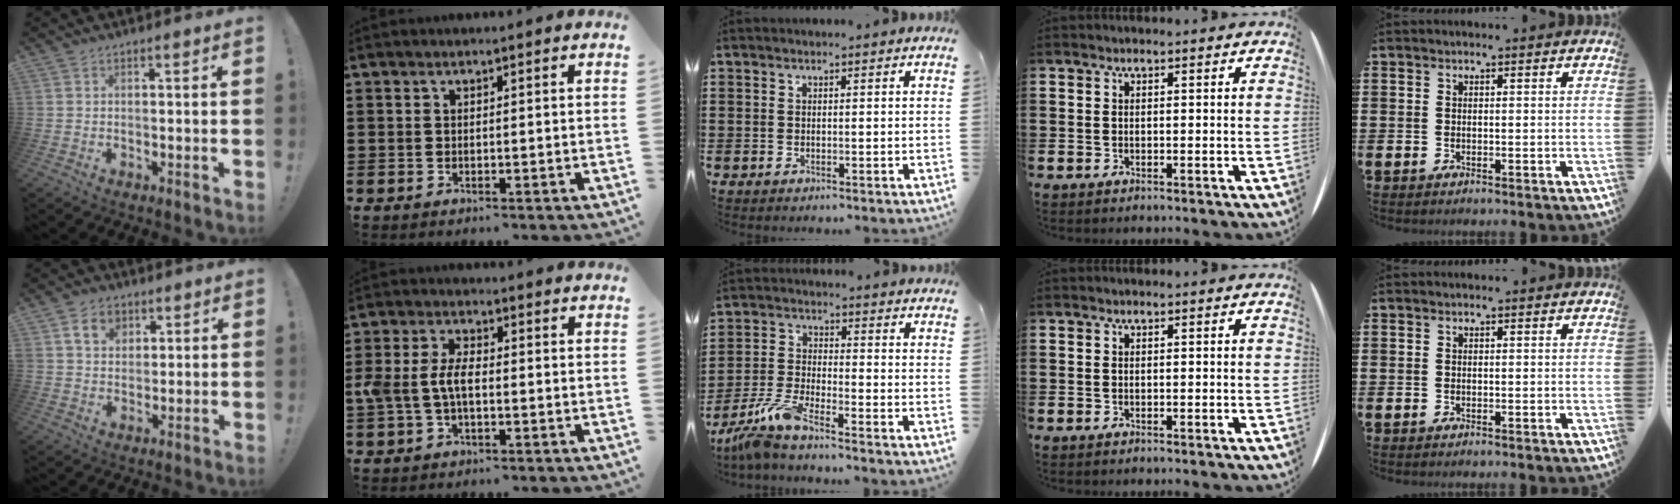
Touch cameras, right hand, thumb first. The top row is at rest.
{"thumb": {"total": 6.9, "force": [3.3, 5.2, 3.2], "torque": [-0.043, -0.005, 0.060]}, "index": {"total": 5.3, "force": [-0.7, 2.8, 4.5], "torque": [-0.112, -0.001, -0.020]}, "middle": {"total": 6.7, "force": [-5.6, 0.3, 3.7], "torque": [-0.099, -0.019, -0.114]}}